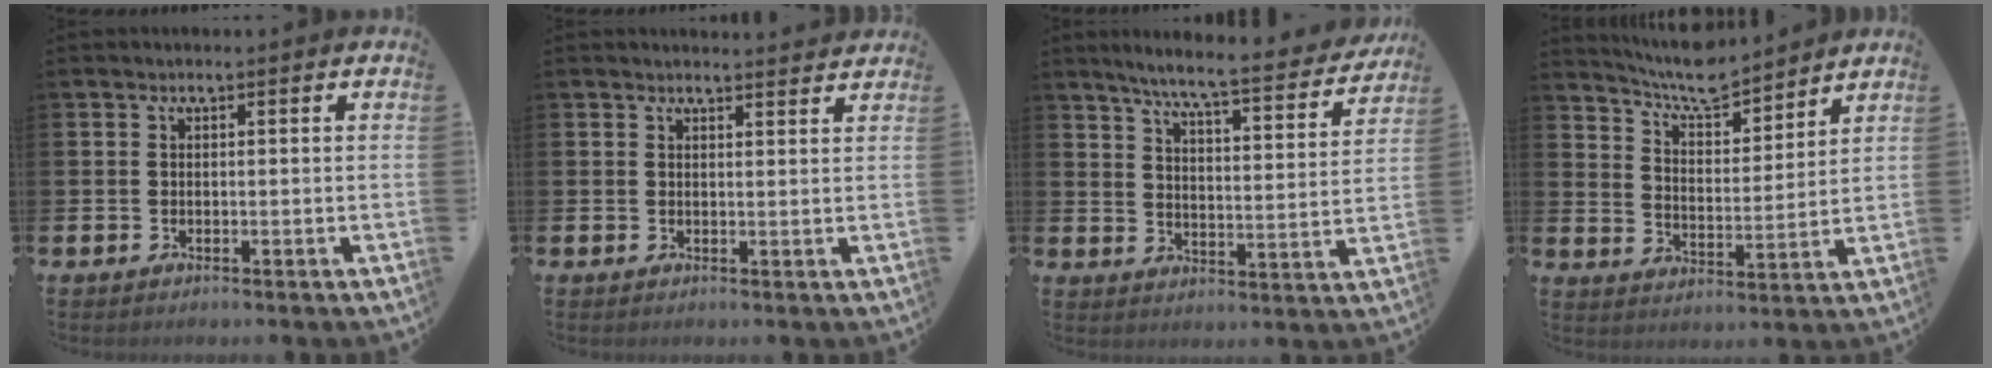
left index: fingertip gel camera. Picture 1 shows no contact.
{"total": 1.9, "force": [1.9, 0.1, -0.1], "torque": [0.008, -0.013, 0.033]}
{"total": 7.3, "force": [6.6, 0.1, 3.0], "torque": [-0.077, -0.048, 0.109]}
{"total": 7.3, "force": [7.0, 1.1, 1.7], "torque": [-0.066, -0.039, 0.127]}